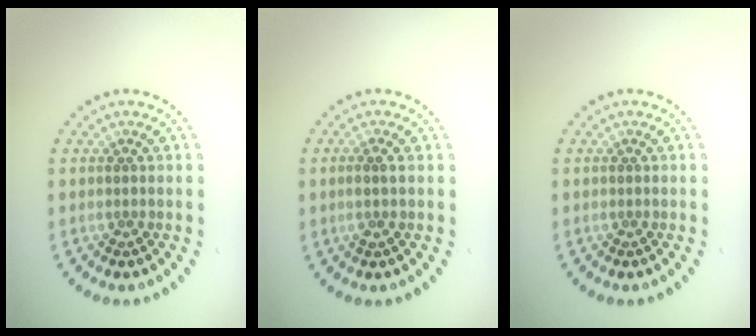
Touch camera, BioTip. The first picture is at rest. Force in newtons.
{"total": 1.0, "press": 0.7, "slide": 0.6}
{"total": 0.0}